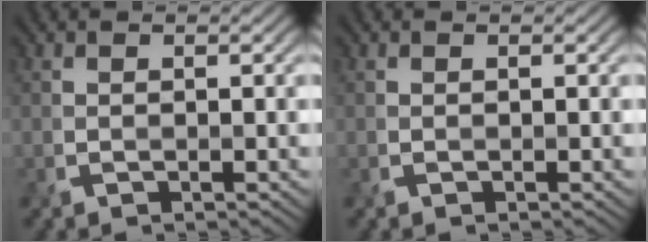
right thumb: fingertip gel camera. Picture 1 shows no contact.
{"total": 0.0}